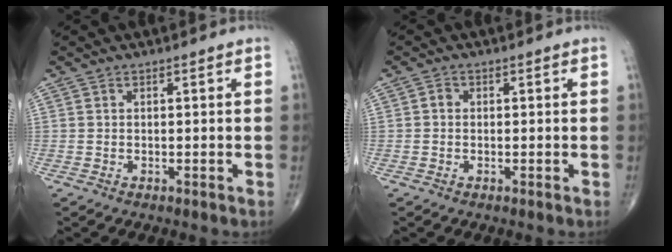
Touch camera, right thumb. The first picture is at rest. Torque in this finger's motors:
{"motor_torque": [0.15, 0.92, -0.14, -0.30, 0.03]}